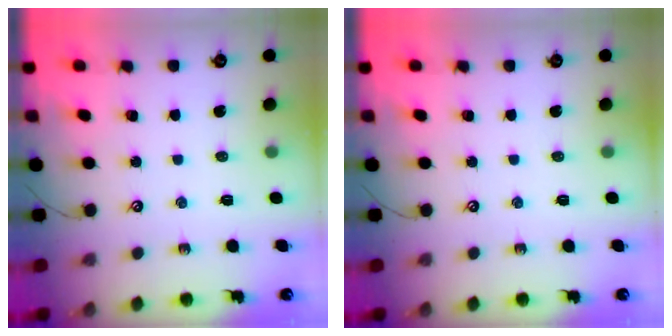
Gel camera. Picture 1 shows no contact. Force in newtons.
{"total": 0.0}